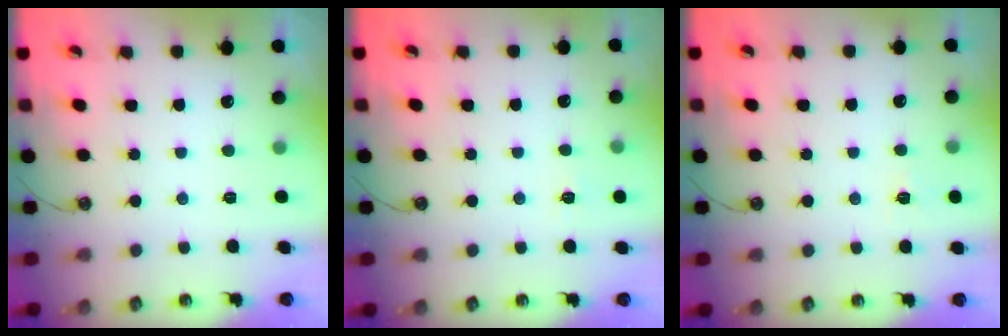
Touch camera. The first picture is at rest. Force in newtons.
{"total": 4.3, "press": 4.3, "slide": 0.4}
{"total": 2.8, "press": 2.8, "slide": 0.3}